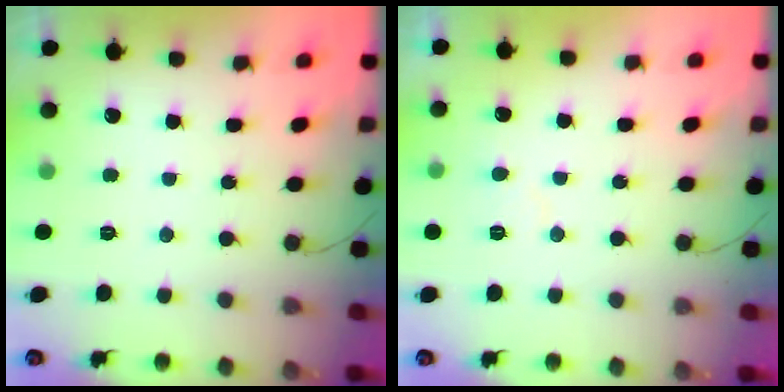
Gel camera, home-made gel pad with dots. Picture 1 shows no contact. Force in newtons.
{"total": 3.5, "press": 3.4, "slide": 0.3}